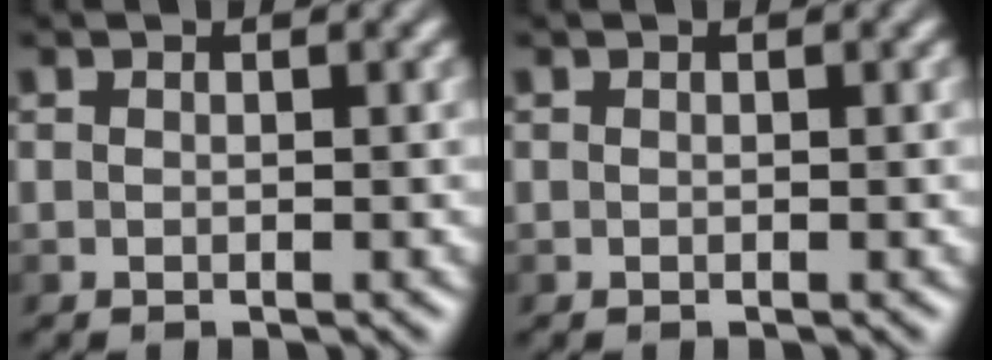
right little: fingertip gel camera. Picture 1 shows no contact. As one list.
[{"total": 0.0}]